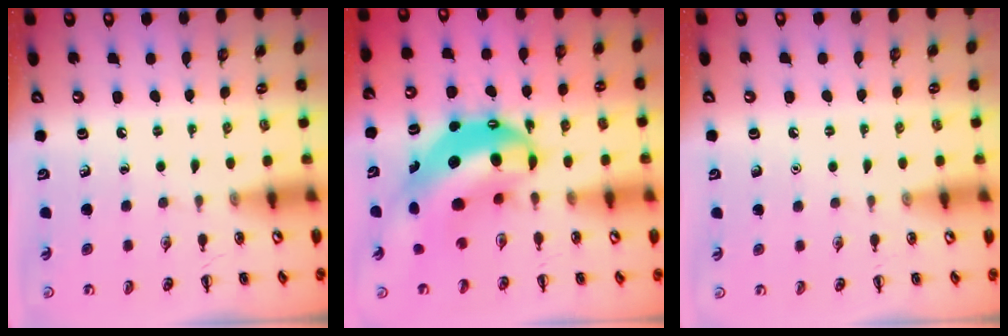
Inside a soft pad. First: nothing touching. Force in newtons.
{"total": 13.2, "press": 12.8, "slide": 3.1}
{"total": 1.5, "press": 1.5, "slide": 0.1}